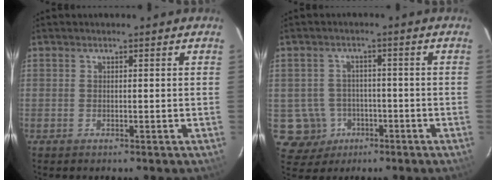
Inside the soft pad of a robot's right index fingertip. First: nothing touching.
{"total": 7.0, "force": [-2.3, 6.6, 0.8], "torque": [-0.036, 0.022, -0.024]}